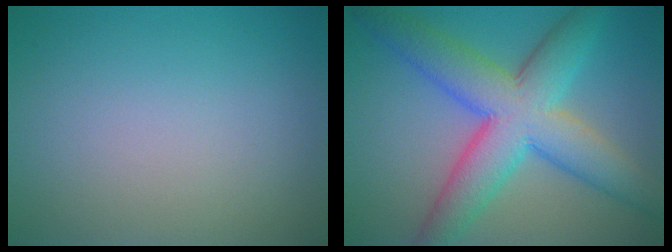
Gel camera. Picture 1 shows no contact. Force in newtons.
{"total": 9.4, "press": 9.4, "slide": 0.1}